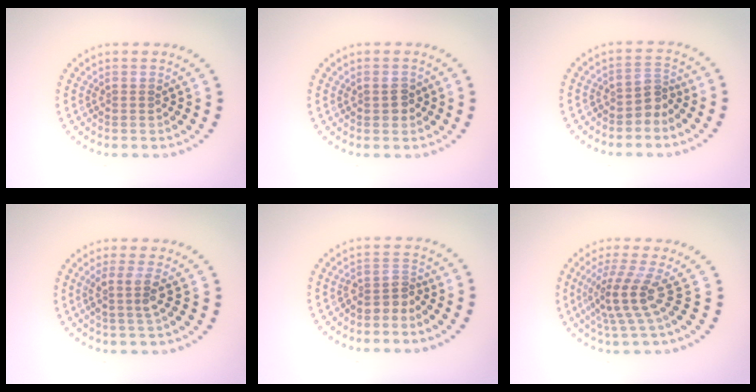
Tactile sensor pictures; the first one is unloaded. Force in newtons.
{"total": 1.5, "press": 1.5, "slide": 0.3}
{"total": 2.1, "press": 1.5, "slide": 1.4}
{"total": 2.2, "press": 1.7, "slide": 1.4}
{"total": 2.0, "press": 1.4, "slide": 1.4}
{"total": 3.9, "press": 2.7, "slide": 2.8}